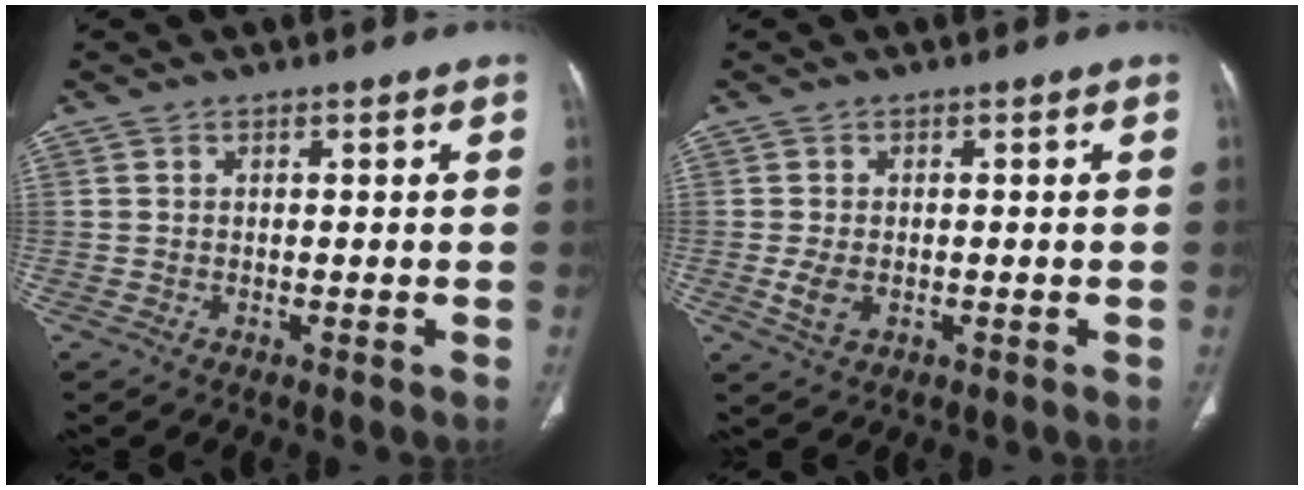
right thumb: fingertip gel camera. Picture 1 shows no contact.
{"total": 3.5, "force": [-0.6, 2.3, 2.6], "torque": [-0.056, -0.003, -0.007]}